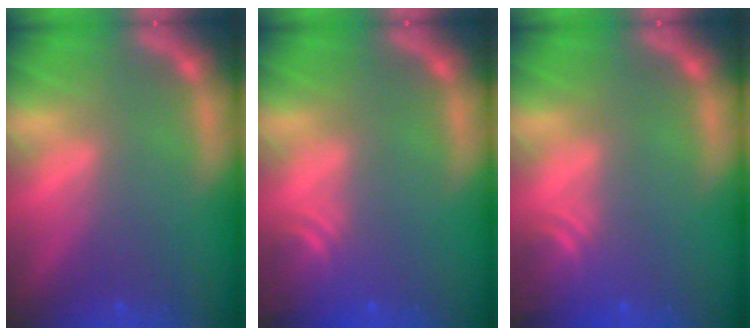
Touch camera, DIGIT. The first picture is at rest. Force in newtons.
{"total": 3.0}
{"total": 3.0}